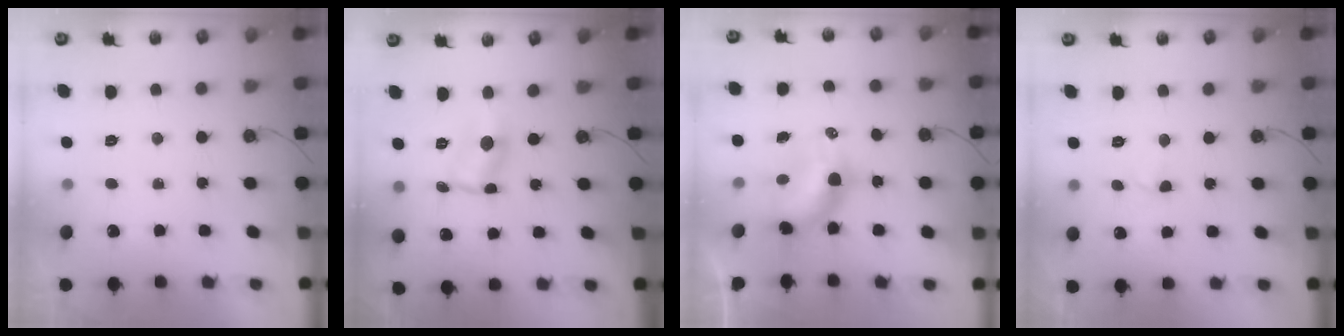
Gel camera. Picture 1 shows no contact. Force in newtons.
{"total": 2.2, "press": 2.1, "slide": 0.3}
{"total": 6.7, "press": 6.7, "slide": 0.7}
{"total": 3.7, "press": 3.7, "slide": 0.5}